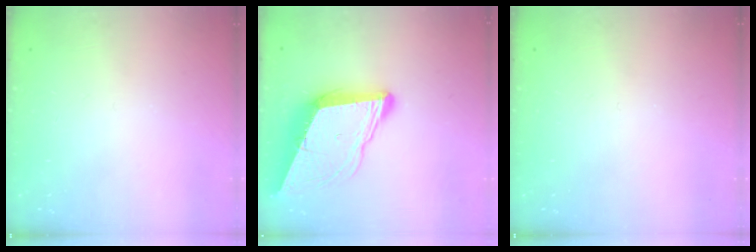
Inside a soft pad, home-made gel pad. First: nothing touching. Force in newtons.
{"total": 11.1, "press": 10.6, "slide": 3.3}
{"total": 0.0}